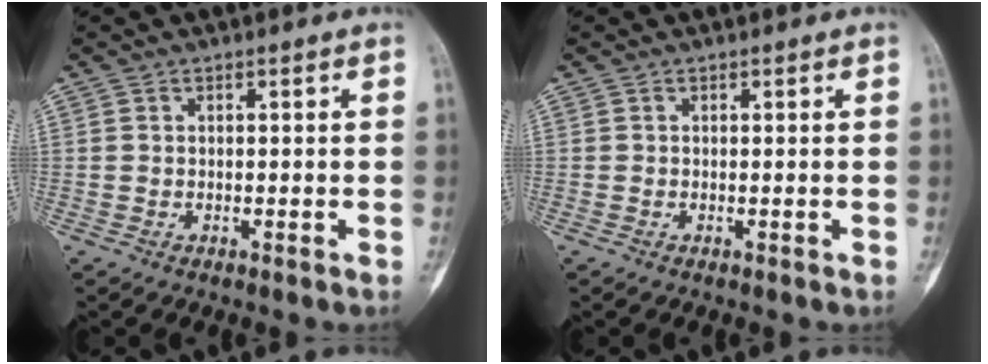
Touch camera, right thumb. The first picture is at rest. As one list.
[{"total": 0.0}]